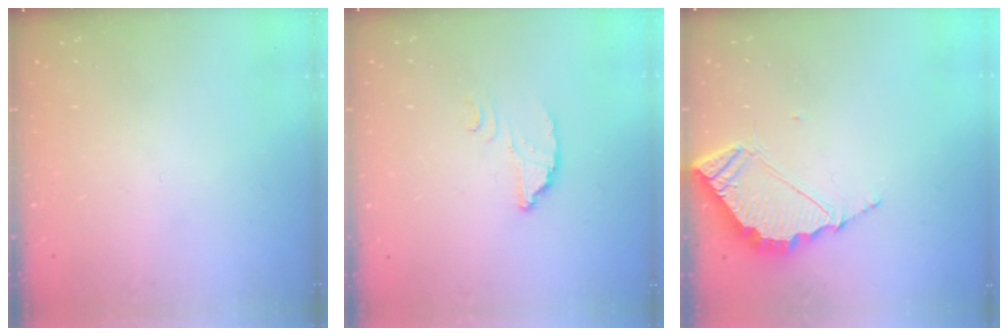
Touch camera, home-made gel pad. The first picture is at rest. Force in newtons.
{"total": 2.4, "press": 2.4, "slide": 0.3}
{"total": 5.5, "press": 5.5, "slide": 0.2}